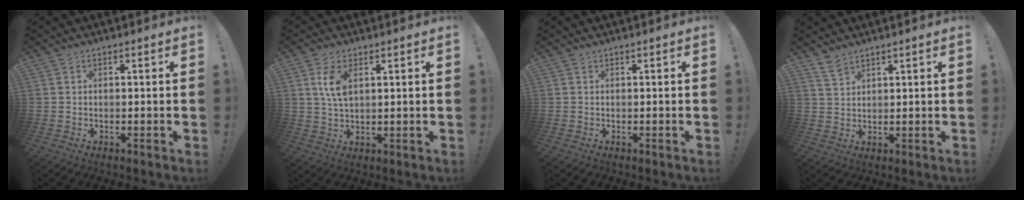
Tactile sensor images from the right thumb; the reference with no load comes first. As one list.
[{"total": 6.7, "force": [2.4, 3.2, 5.3], "torque": [-0.108, -0.008, 0.039]}, {"total": 0.0}, {"total": 3.8, "force": [3.3, 1.2, 1.6], "torque": [-0.026, -0.022, 0.061]}]